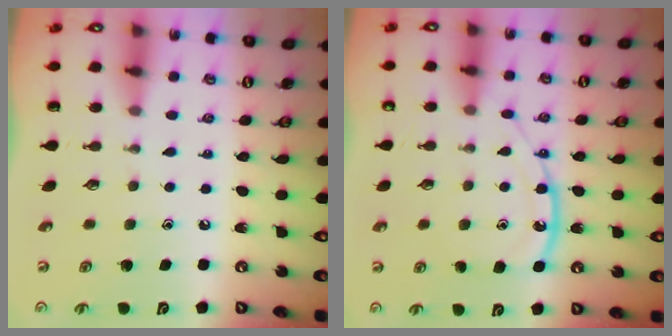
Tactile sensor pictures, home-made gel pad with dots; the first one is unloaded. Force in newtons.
{"total": 12.9, "press": 12.9, "slide": 0.9}